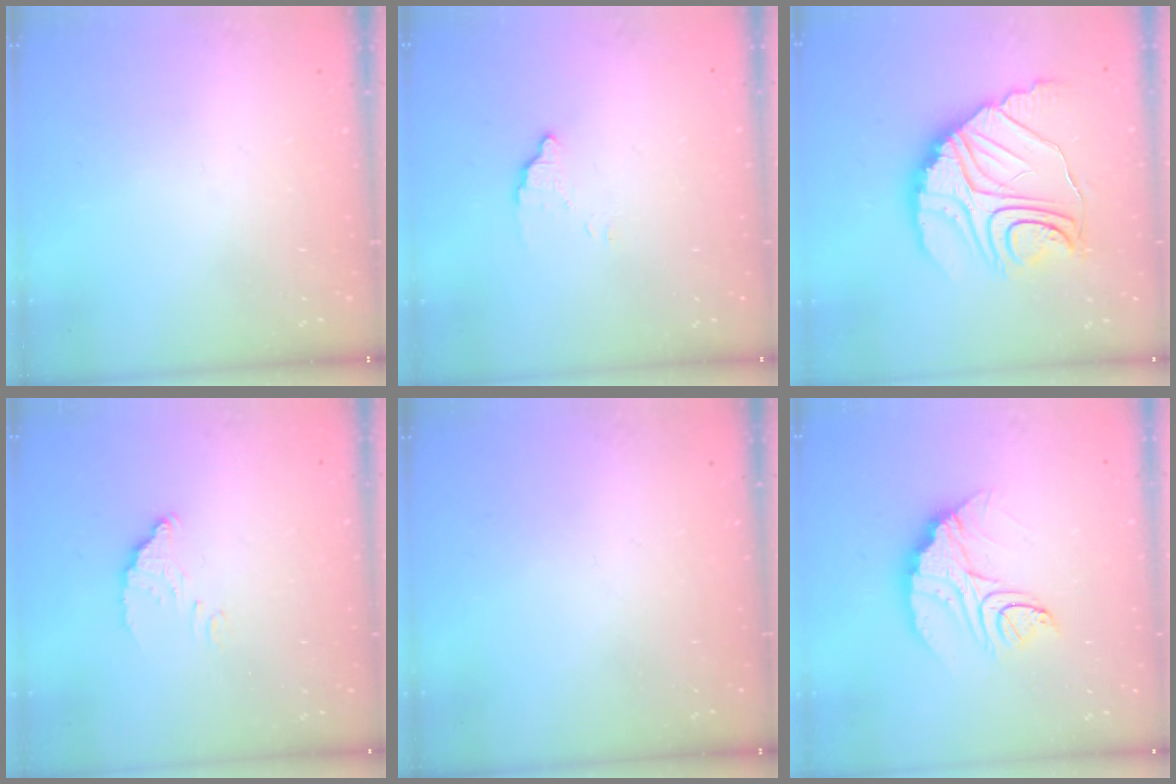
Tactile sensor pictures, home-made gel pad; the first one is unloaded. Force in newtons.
{"total": 2.9, "press": 2.9, "slide": 0.1}
{"total": 17.4, "press": 17.4, "slide": 1.3}
{"total": 4.3, "press": 4.3, "slide": 0.1}
{"total": 0.0}
{"total": 11.7, "press": 11.7, "slide": 0.8}